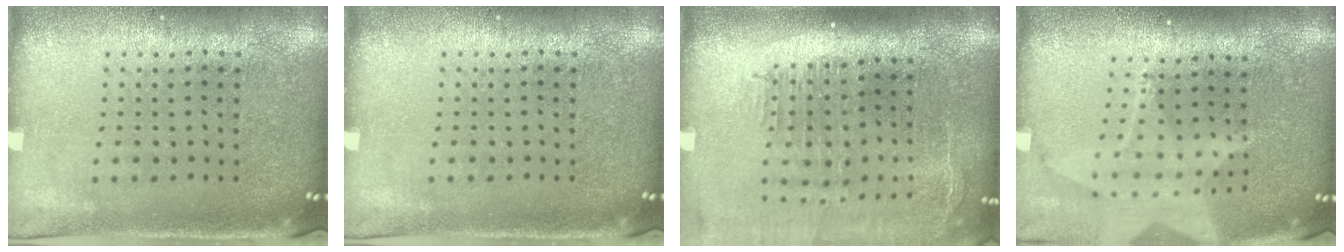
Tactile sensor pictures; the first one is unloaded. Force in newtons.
{"total": 0.0}
{"total": 2.5, "press": 2.0, "slide": 1.5}
{"total": 2.0, "press": 1.5, "slide": 1.3}